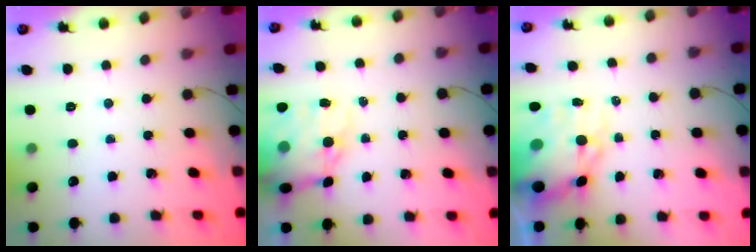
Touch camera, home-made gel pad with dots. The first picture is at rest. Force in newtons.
{"total": 13.9, "press": 13.4, "slide": 3.7}
{"total": 12.6, "press": 12.2, "slide": 3.1}